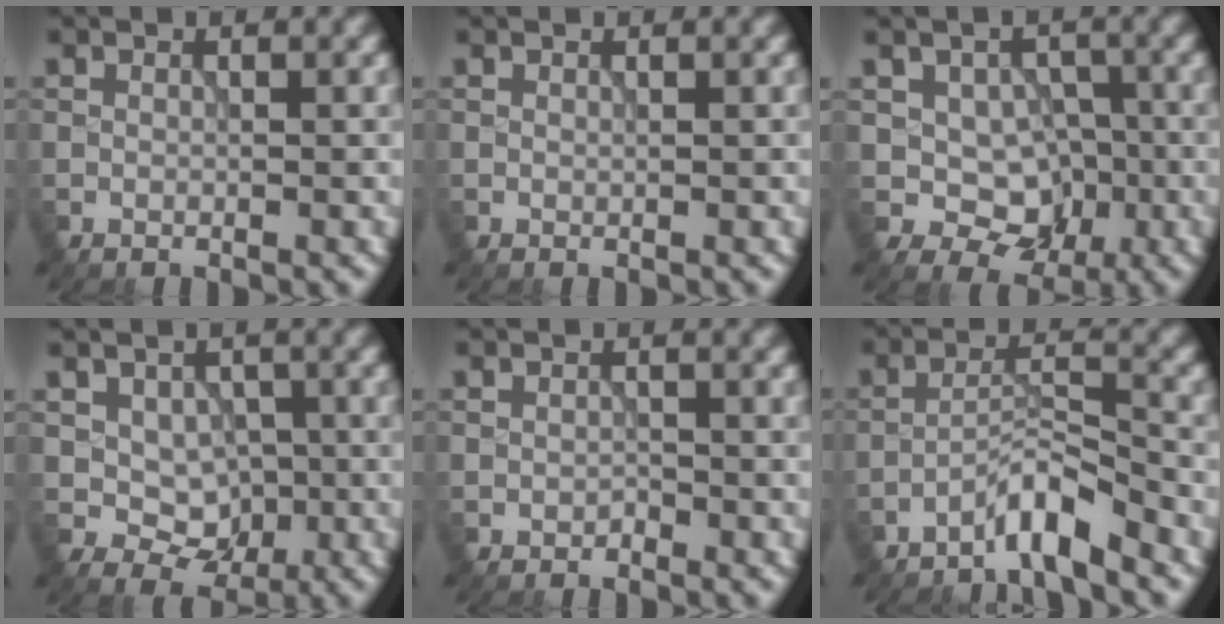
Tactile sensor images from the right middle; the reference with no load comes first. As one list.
[{"total": 0.0}, {"total": 5.2, "force": [-0.6, 4.3, 2.9], "torque": [-0.038, -0.004, -0.011]}, {"total": 4.0, "force": [0.2, 3.2, 2.4], "torque": [-0.034, -0.008, 0.007]}, {"total": 0.5, "force": [-0.4, 0.3, 0.2], "torque": [-0.003, 0.000, -0.007]}, {"total": 3.5, "force": [-2.9, 0.2, 1.9], "torque": [-0.032, 0.013, -0.061]}]